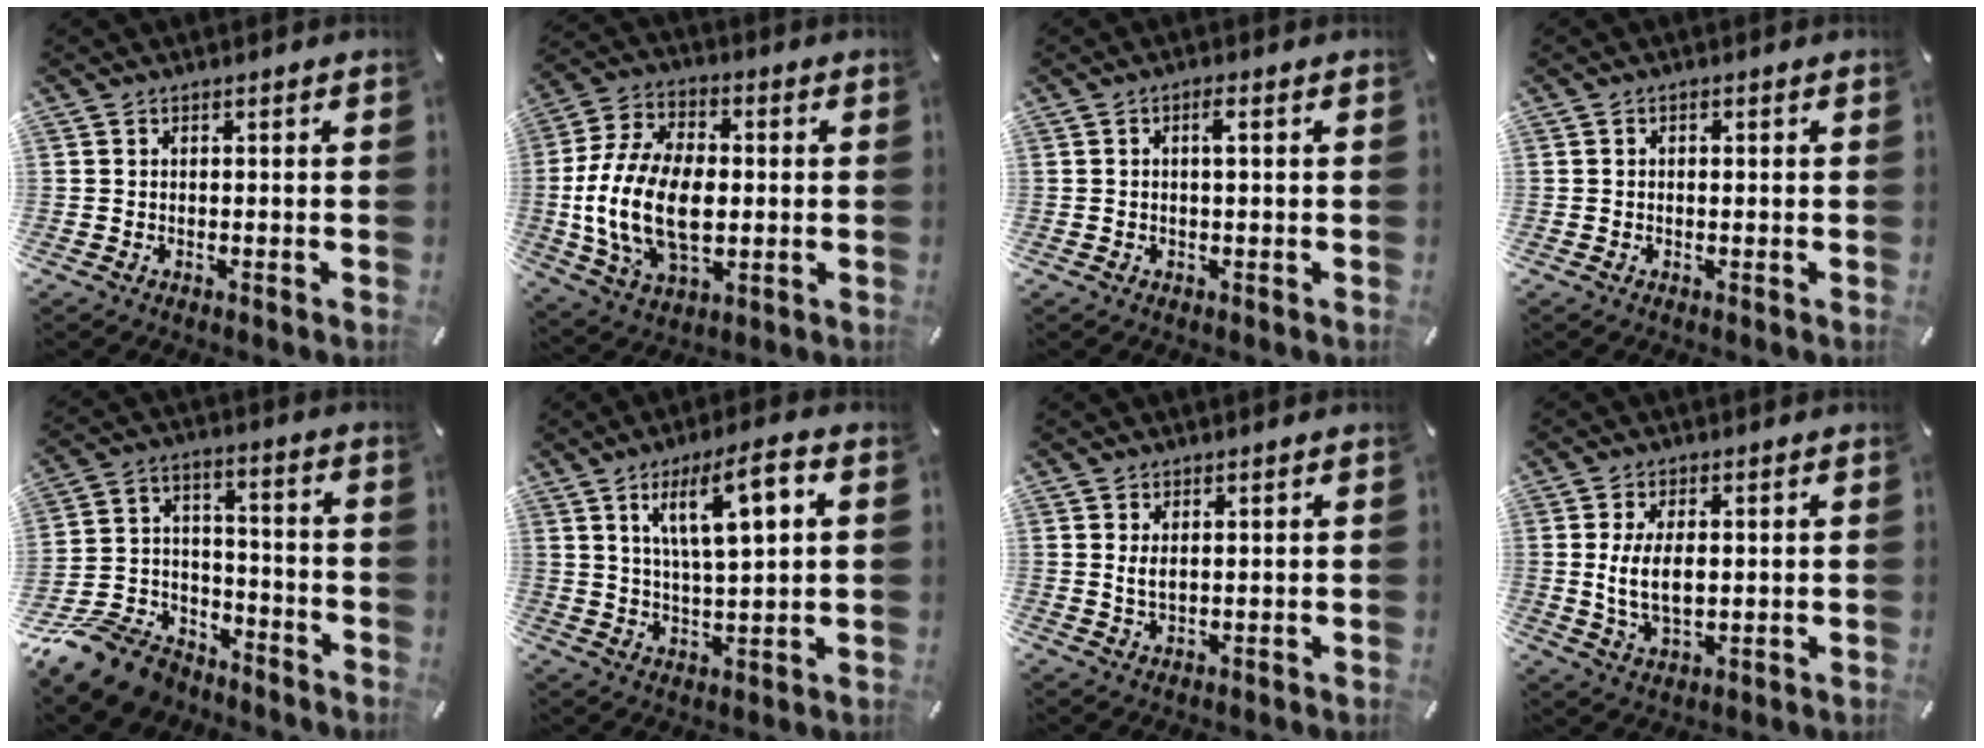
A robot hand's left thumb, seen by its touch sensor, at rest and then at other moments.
{"total": 19.0, "force": [-1.8, 12.4, 14.3], "torque": [-0.316, 0.003, -0.030]}
{"total": 2.5, "force": [0.4, 0.5, 2.4], "torque": [-0.039, 0.001, 0.004]}
{"total": 0.9, "force": [0.0, 0.5, 0.7], "torque": [-0.013, 0.001, -0.001]}
{"total": 13.5, "force": [-10.3, 7.6, 4.3], "torque": [-0.082, 0.057, -0.186]}
{"total": 12.1, "force": [5.5, 3.6, 10.2], "torque": [-0.173, -0.009, 0.089]}
{"total": 2.7, "force": [1.3, 1.1, 2.1], "torque": [-0.044, 0.001, 0.022]}
{"total": 8.6, "force": [1.0, 4.5, 7.2], "torque": [-0.157, -0.004, 0.011]}